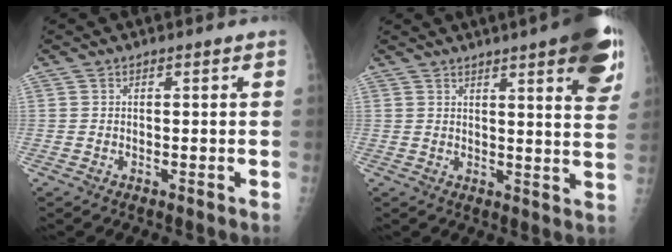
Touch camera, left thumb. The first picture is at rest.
{"total": 15.2, "force": [8.3, 3.0, 12.4], "torque": [-0.133, -0.031, 0.094]}